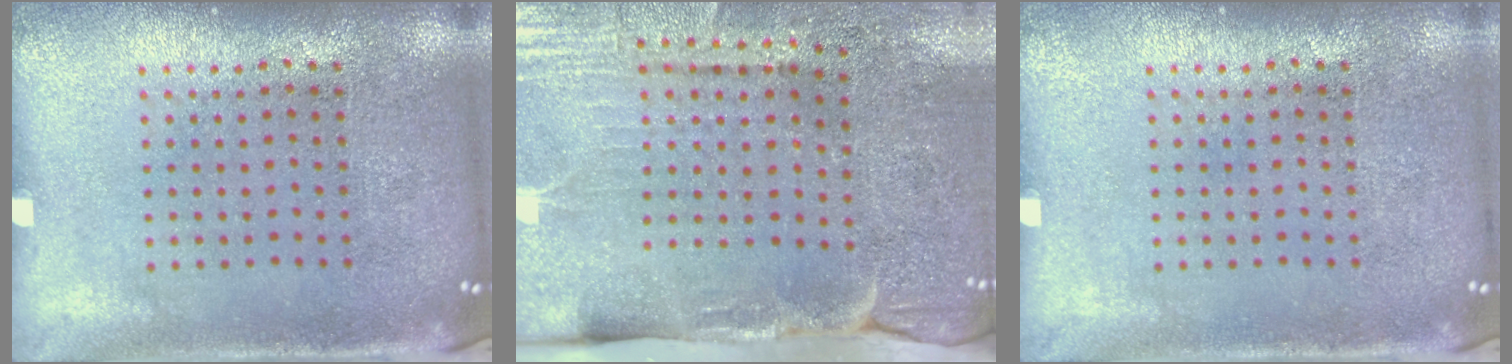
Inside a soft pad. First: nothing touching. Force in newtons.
{"total": 4.2, "press": 3.8, "slide": 1.8}
{"total": 0.0}